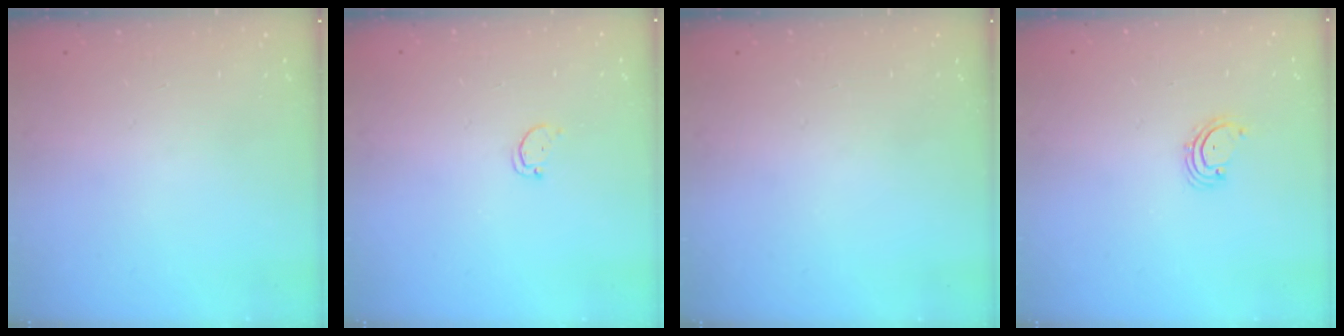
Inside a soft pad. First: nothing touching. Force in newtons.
{"total": 1.7, "press": 1.7, "slide": 0.2}
{"total": 0.0}
{"total": 2.3, "press": 2.3, "slide": 0.5}